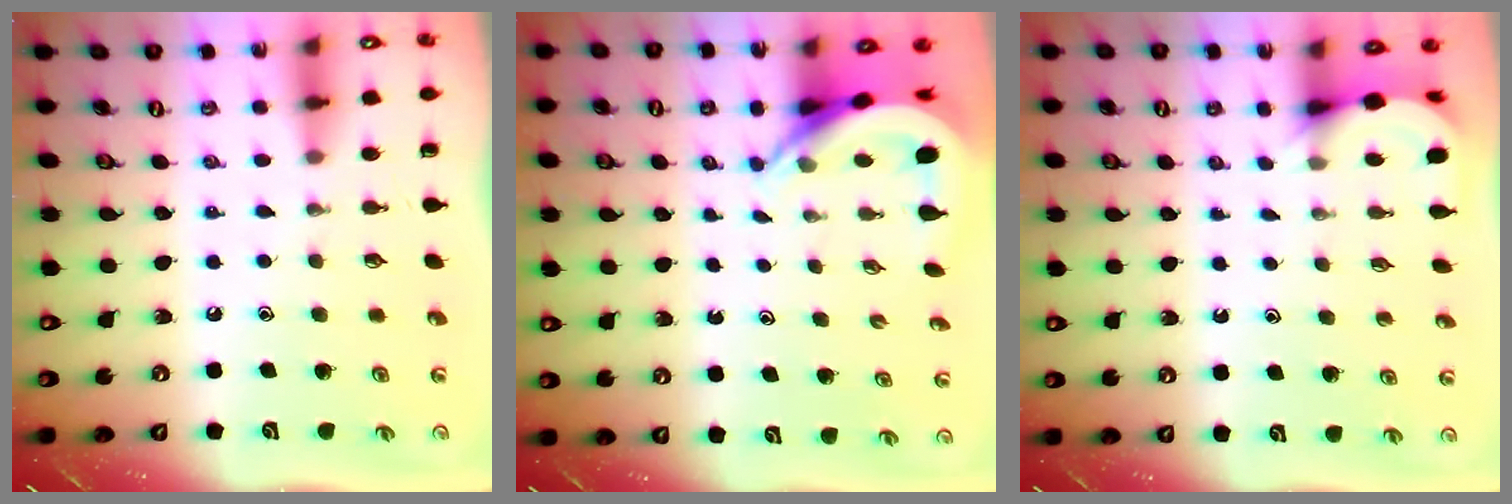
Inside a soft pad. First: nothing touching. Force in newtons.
{"total": 4.1, "press": 4.1, "slide": 0.2}
{"total": 3.1, "press": 3.1, "slide": 0.2}